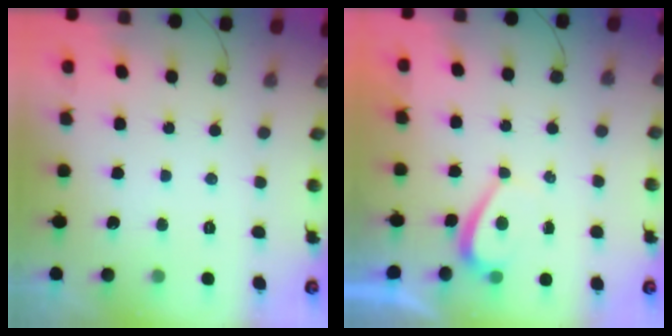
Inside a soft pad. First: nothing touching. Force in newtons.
{"total": 1.3, "press": 1.1, "slide": 0.5}